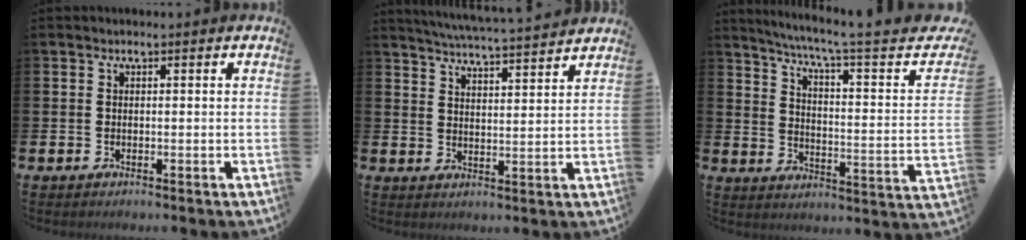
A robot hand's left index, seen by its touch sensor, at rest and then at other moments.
{"total": 5.3, "force": [5.2, -0.4, 0.9], "torque": [-0.033, -0.040, 0.090]}
{"total": 5.6, "force": [3.4, -0.2, 4.5], "torque": [-0.086, -0.037, 0.043]}